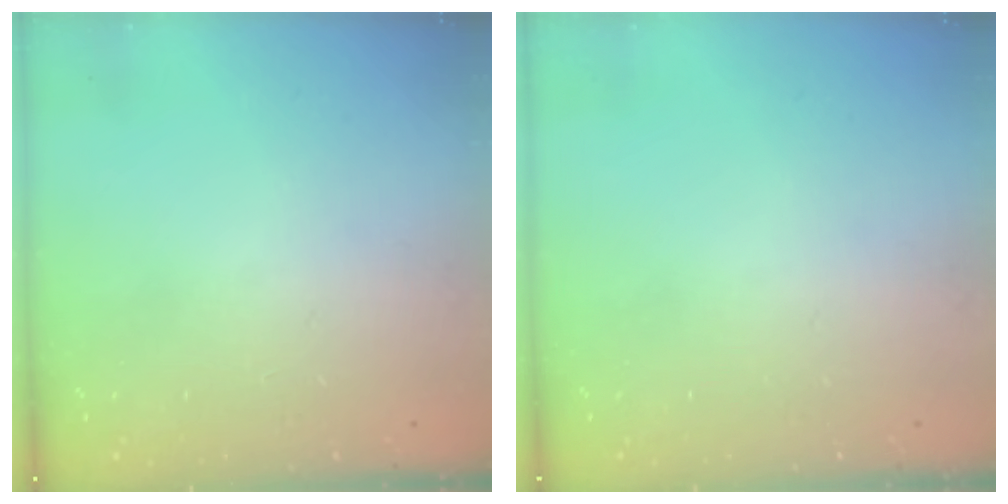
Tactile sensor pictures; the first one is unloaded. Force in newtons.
{"total": 0.0}